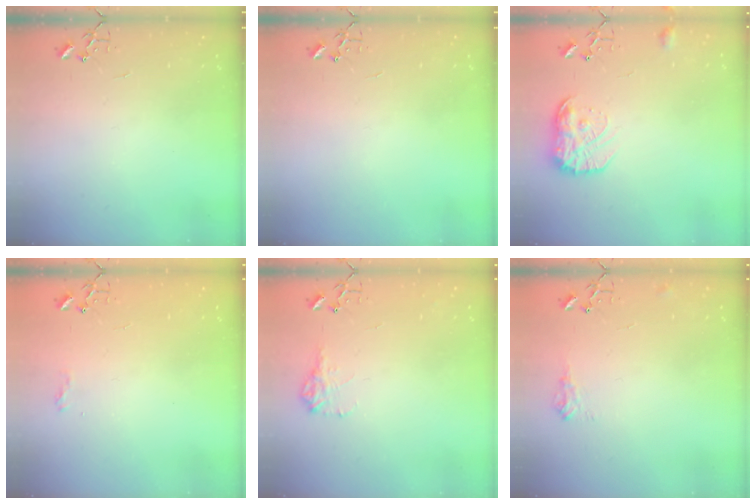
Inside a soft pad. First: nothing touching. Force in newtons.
{"total": 0.0}
{"total": 14.3, "press": 14.3, "slide": 0.9}
{"total": 5.9, "press": 5.9, "slide": 0.8}
{"total": 9.3, "press": 9.3, "slide": 0.3}
{"total": 7.3, "press": 7.3, "slide": 1.0}